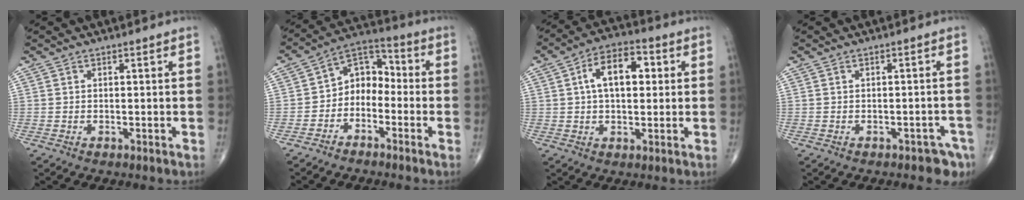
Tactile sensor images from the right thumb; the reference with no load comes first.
{"total": 8.0, "force": [-2.8, 5.9, 4.6], "torque": [-0.047, 0.055, -0.069]}
{"total": 10.7, "force": [2.1, 6.0, 8.6], "torque": [-0.124, 0.020, 0.026]}
{"total": 4.3, "force": [-3.0, 2.3, 2.1], "torque": [-0.014, 0.018, -0.034]}